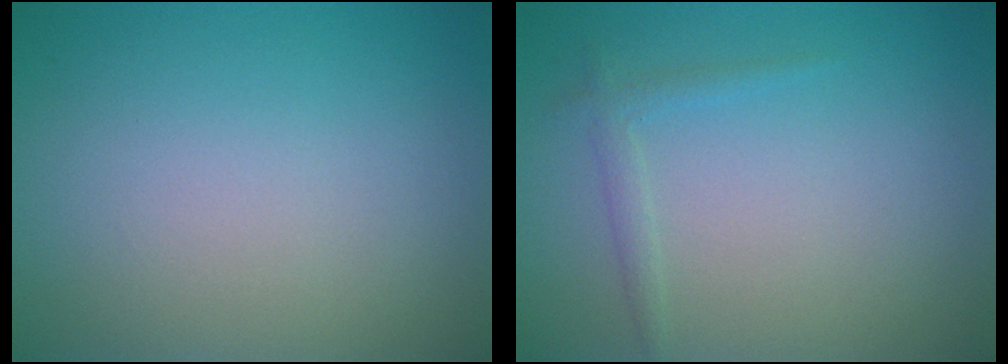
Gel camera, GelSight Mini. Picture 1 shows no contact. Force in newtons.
{"total": 1.2, "press": 1.2, "slide": 0.0}